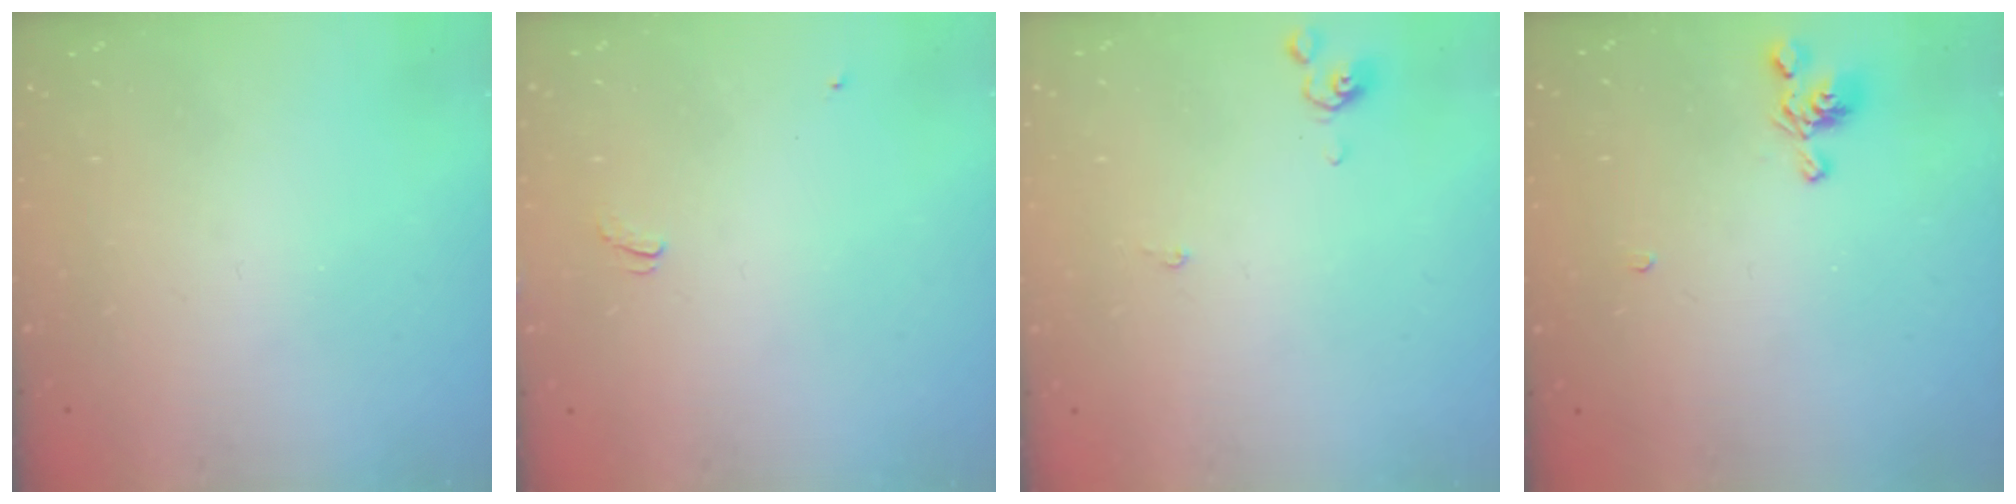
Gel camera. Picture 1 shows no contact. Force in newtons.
{"total": 2.1, "press": 2.1, "slide": 0.5}
{"total": 0.0}
{"total": 6.5, "press": 6.5, "slide": 0.2}